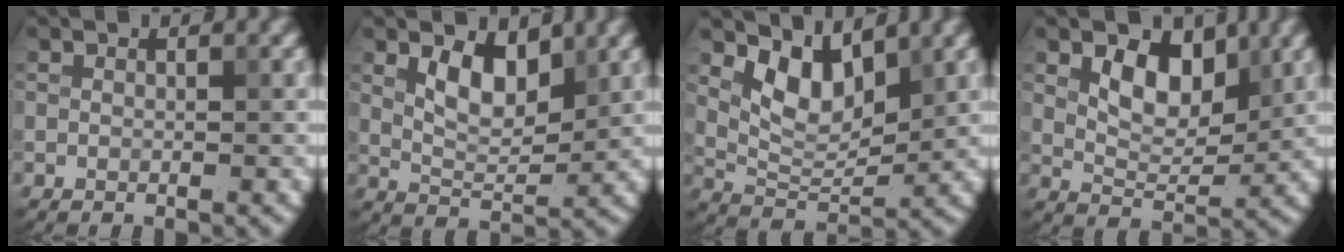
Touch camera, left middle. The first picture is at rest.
{"total": 4.2, "force": [1.9, 2.1, 3.1], "torque": [-0.058, -0.004, 0.034]}
{"total": 4.7, "force": [2.6, 2.4, 3.1], "torque": [-0.063, -0.012, 0.046]}
{"total": 5.0, "force": [2.0, 2.9, 3.5], "torque": [-0.062, -0.005, 0.030]}